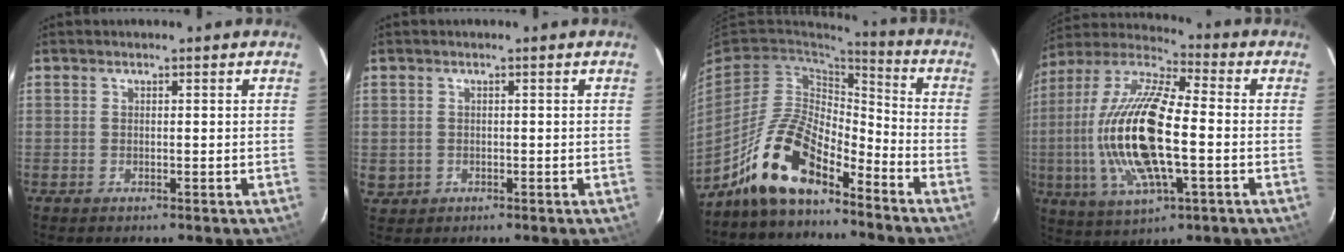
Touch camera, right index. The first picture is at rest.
{"total": 3.1, "force": [-0.1, 3.0, 0.7], "torque": [-0.014, 0.000, 0.004]}
{"total": 14.6, "force": [-10.5, 5.2, 8.8], "torque": [-0.182, 0.005, -0.202]}
{"total": 21.4, "force": [-2.6, 7.3, 19.9], "torque": [-0.399, -0.006, -0.054]}